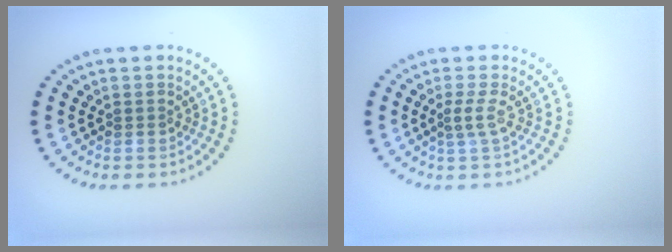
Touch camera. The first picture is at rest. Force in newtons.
{"total": 1.4, "press": 1.0, "slide": 1.1}